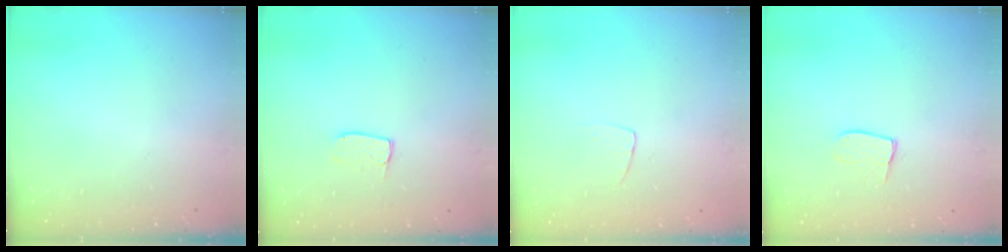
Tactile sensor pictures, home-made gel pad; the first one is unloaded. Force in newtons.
{"total": 4.9, "press": 4.8, "slide": 0.4}
{"total": 3.5, "press": 3.5, "slide": 0.3}
{"total": 6.1, "press": 6.1, "slide": 0.5}